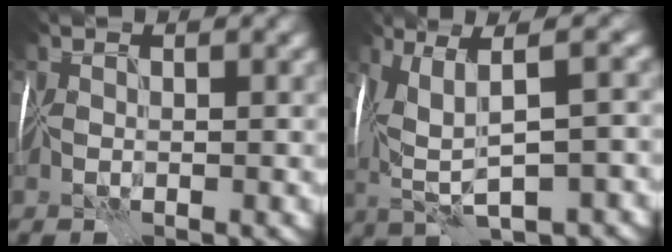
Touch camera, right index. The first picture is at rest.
{"total": 8.9, "force": [1.4, 3.4, 8.1], "torque": [-0.168, 0.001, 0.038]}